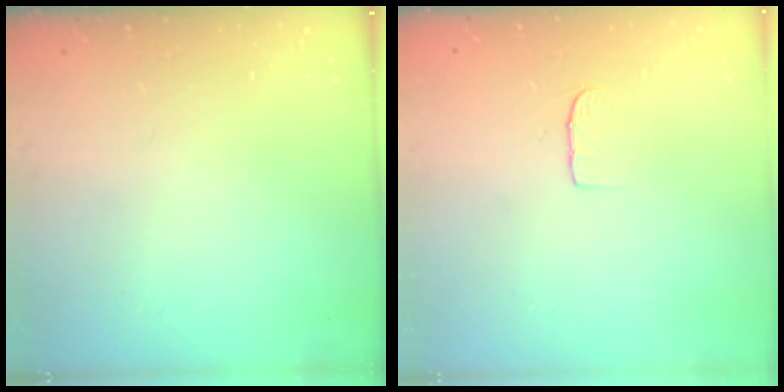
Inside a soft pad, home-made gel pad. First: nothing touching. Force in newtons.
{"total": 4.3, "press": 4.3, "slide": 0.3}